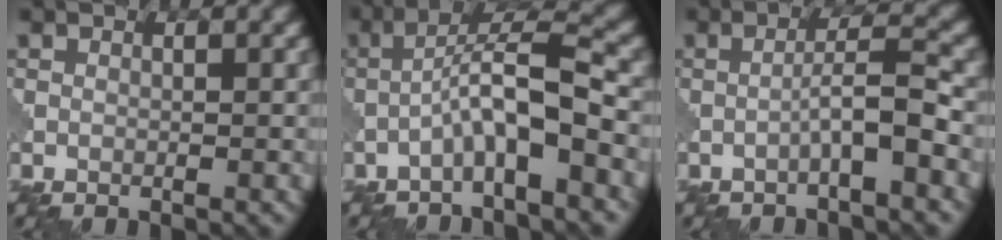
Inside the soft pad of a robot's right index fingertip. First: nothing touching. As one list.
[{"total": 5.5, "force": [-2.0, 0.9, 5.0], "torque": [-0.092, 0.025, -0.043]}, {"total": 3.4, "force": [-1.5, 0.2, 3.0], "torque": [-0.053, 0.018, -0.032]}]